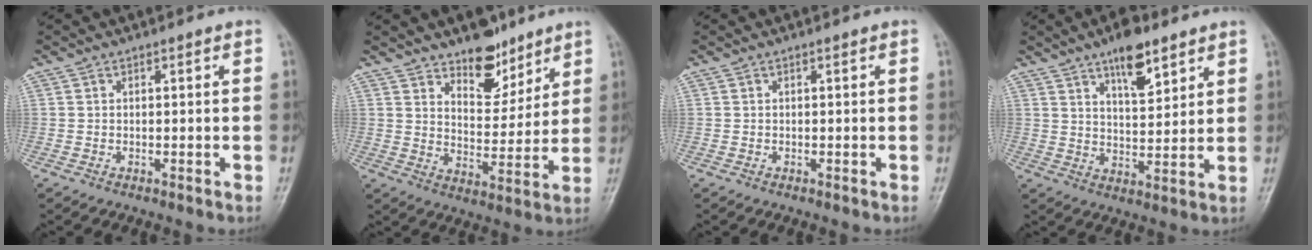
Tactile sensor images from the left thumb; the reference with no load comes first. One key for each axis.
{"total": 9.9, "fx": 7.2, "fy": 4.9, "fz": 4.6, "tx": -0.038, "ty": -0.054, "tz": 0.121}
{"total": 0.0}
{"total": 9.0, "fx": 5.8, "fy": 3.4, "fz": 6.0, "tx": -0.076, "ty": -0.036, "tz": 0.095}